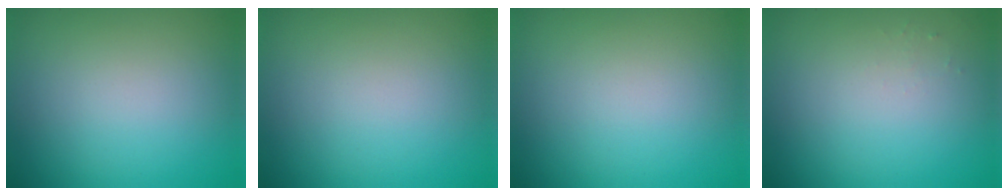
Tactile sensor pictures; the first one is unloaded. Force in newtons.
{"total": 0.0}
{"total": 0.0}
{"total": 0.5, "press": 0.5, "slide": 0.2}